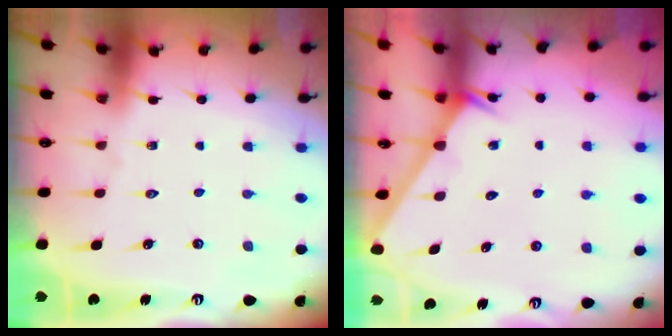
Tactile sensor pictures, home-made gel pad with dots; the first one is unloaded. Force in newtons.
{"total": 1.4, "press": 1.4, "slide": 0.1}